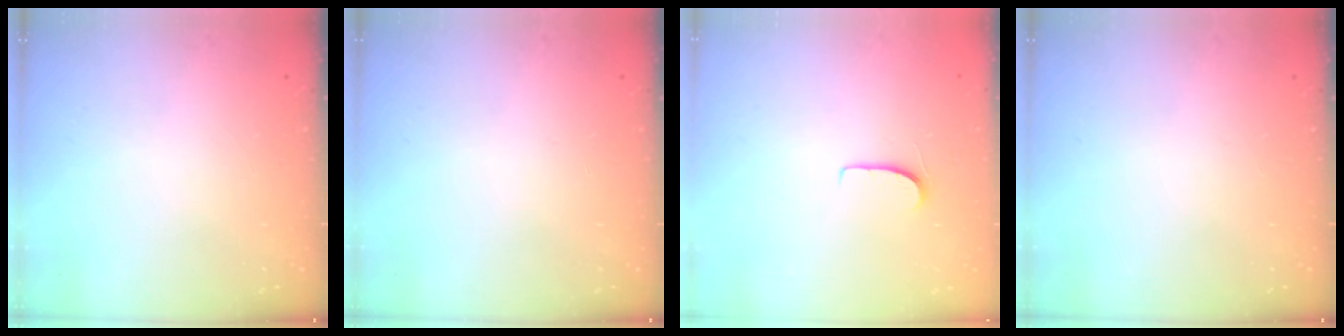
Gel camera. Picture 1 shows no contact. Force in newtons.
{"total": 0.0}
{"total": 5.9, "press": 5.9, "slide": 0.4}
{"total": 0.0}